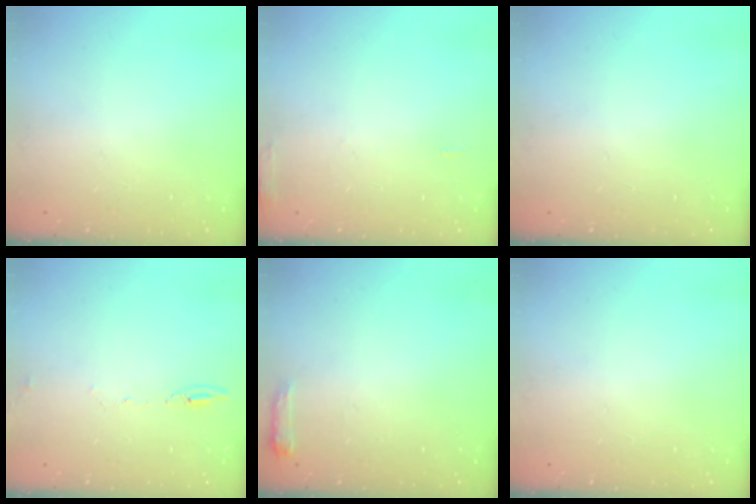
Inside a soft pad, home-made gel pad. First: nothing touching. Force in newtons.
{"total": 4.1, "press": 3.9, "slide": 1.1}
{"total": 0.0}
{"total": 6.2, "press": 5.9, "slide": 2.0}
{"total": 4.8, "press": 4.8, "slide": 0.8}
{"total": 0.0}